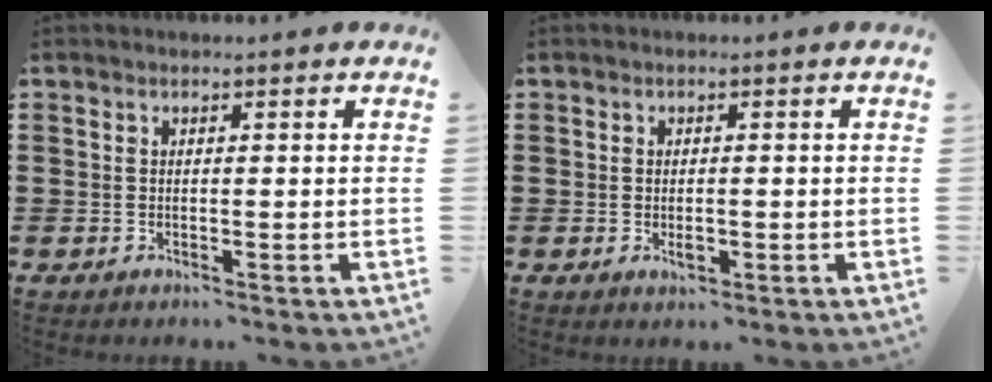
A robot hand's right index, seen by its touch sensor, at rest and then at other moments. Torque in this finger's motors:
{"motor_torque": [0.04, 0.10, 0.08, 0.05]}